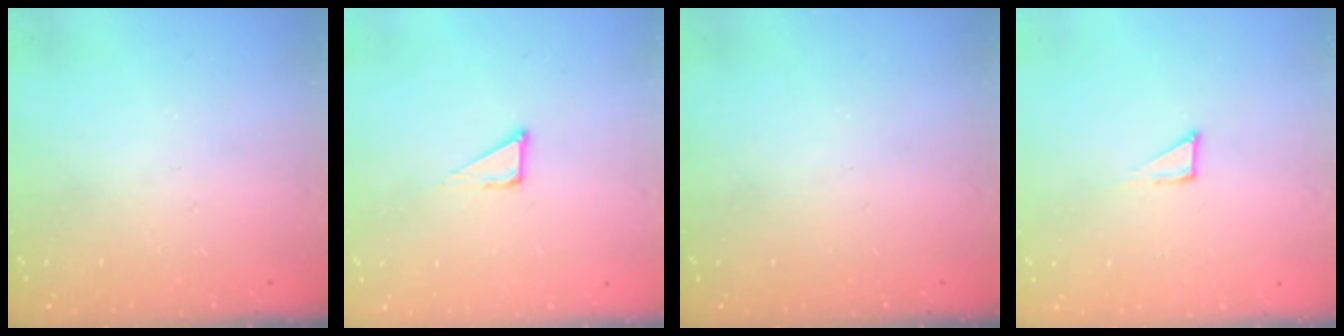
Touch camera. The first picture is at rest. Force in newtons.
{"total": 3.3, "press": 3.3, "slide": 0.2}
{"total": 0.0}
{"total": 2.8, "press": 2.8, "slide": 0.2}